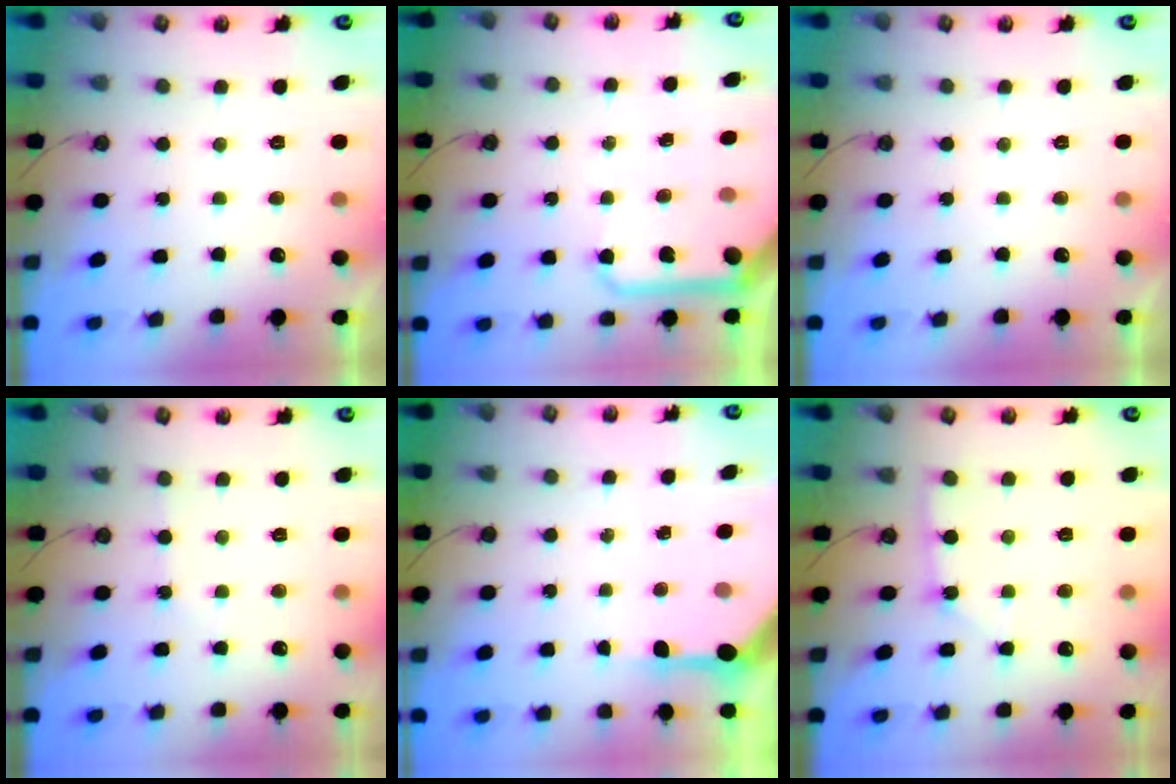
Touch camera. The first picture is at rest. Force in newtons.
{"total": 10.3, "press": 10.3, "slide": 1.2}
{"total": 0.0}
{"total": 2.5, "press": 2.5, "slide": 0.4}
{"total": 5.6, "press": 5.6, "slide": 0.4}
{"total": 2.5, "press": 2.5, "slide": 0.3}